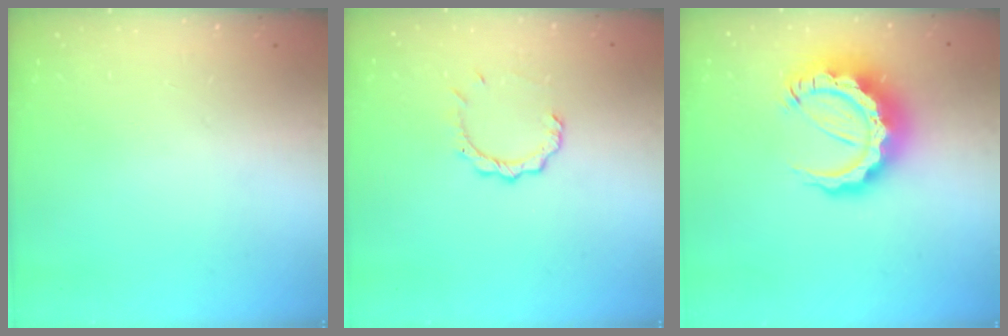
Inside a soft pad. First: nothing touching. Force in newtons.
{"total": 3.8, "press": 3.7, "slide": 0.4}
{"total": 14.2, "press": 14.1, "slide": 1.3}